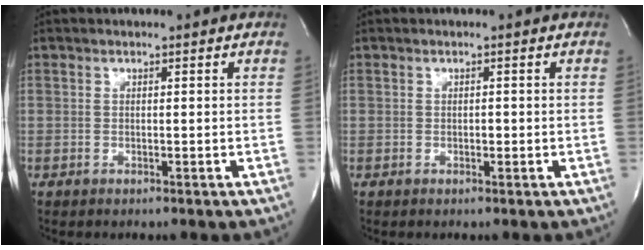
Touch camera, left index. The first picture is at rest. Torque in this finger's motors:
{"motor_torque": [-0.30, 0.06, 0.02, -0.01]}